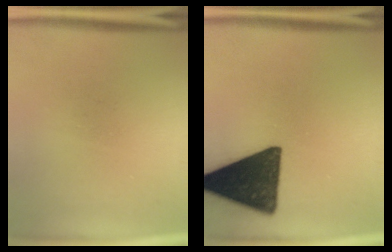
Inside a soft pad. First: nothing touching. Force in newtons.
{"total": 17.6}